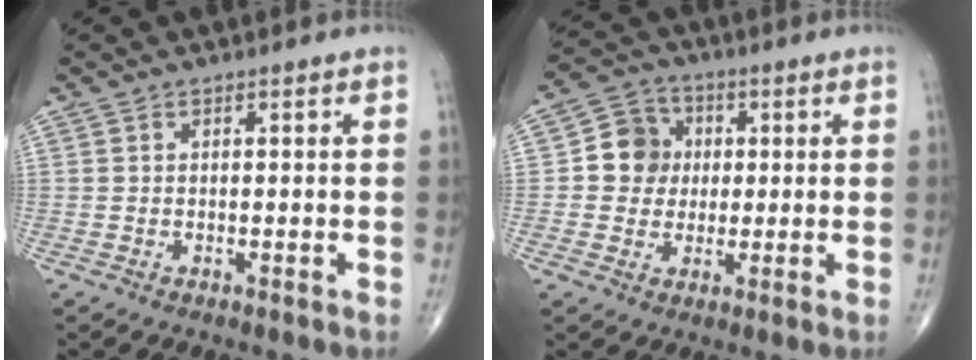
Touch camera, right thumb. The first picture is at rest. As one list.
[{"total": 8.0, "force": [0.7, 7.4, 3.2], "torque": [-0.018, 0.008, 0.001]}]